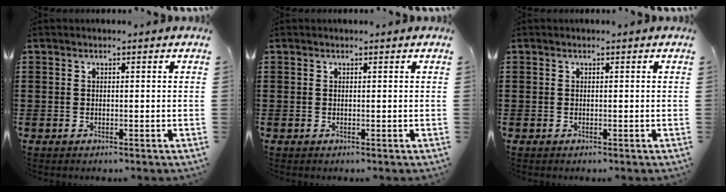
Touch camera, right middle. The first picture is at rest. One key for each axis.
{"total": 0.0}
{"total": 0.0}